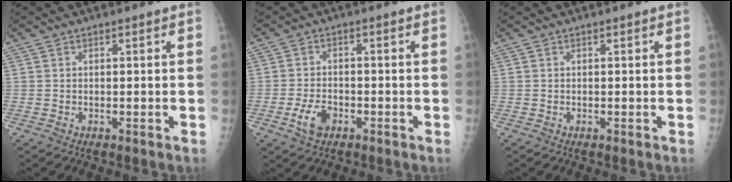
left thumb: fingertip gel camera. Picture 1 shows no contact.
{"total": 4.6, "force": [-2.2, 2.8, 2.9], "torque": [-0.053, 0.010, -0.040]}
{"total": 0.0}